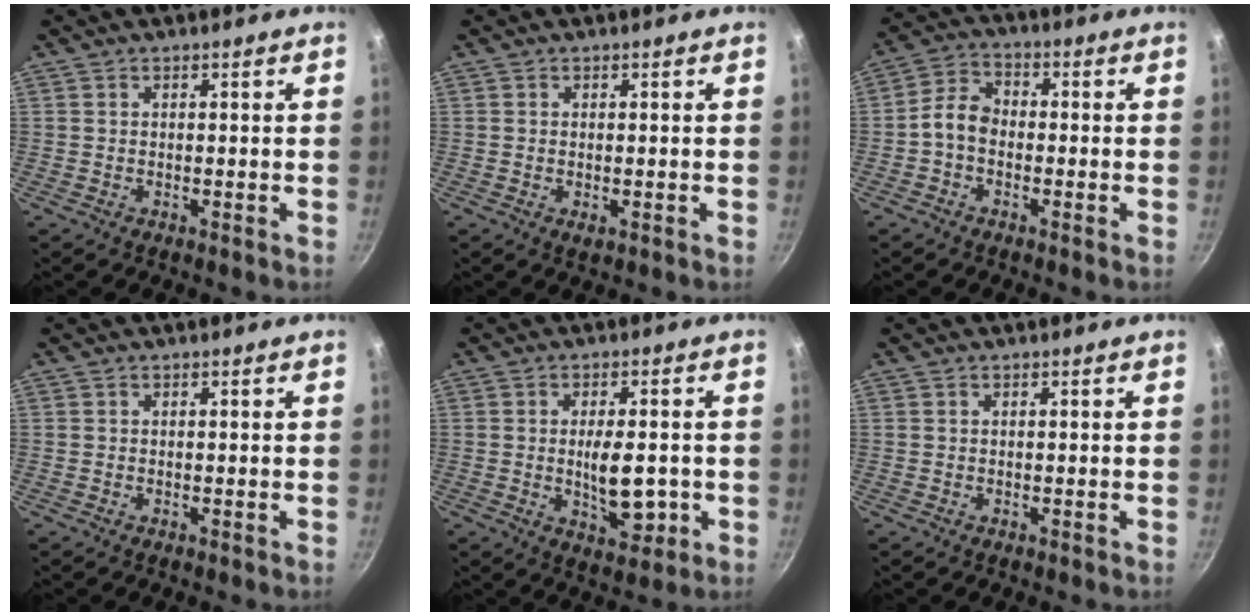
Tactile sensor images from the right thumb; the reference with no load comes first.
{"total": 1.3, "force": [-0.2, 0.7, 1.1], "torque": [-0.018, -0.002, -0.003]}
{"total": 5.6, "force": [-1.4, 3.9, 3.8], "torque": [-0.066, 0.029, -0.040]}
{"total": 0.0}
{"total": 9.1, "force": [-1.1, 4.2, 7.9], "torque": [-0.097, -0.006, -0.011]}
{"total": 0.0}